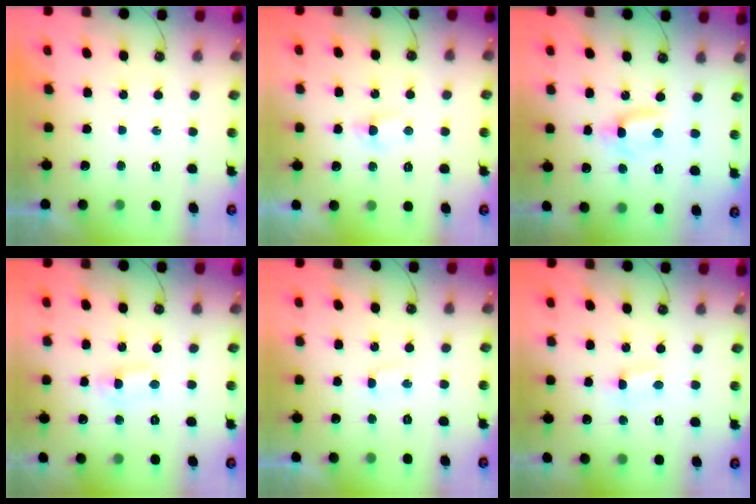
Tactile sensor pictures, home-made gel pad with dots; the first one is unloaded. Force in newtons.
{"total": 2.2, "press": 2.2, "slide": 0.3}
{"total": 3.1, "press": 3.1, "slide": 0.3}
{"total": 2.0, "press": 1.9, "slide": 0.7}
{"total": 1.6, "press": 1.4, "slide": 0.7}
{"total": 1.9, "press": 1.8, "slide": 0.3}